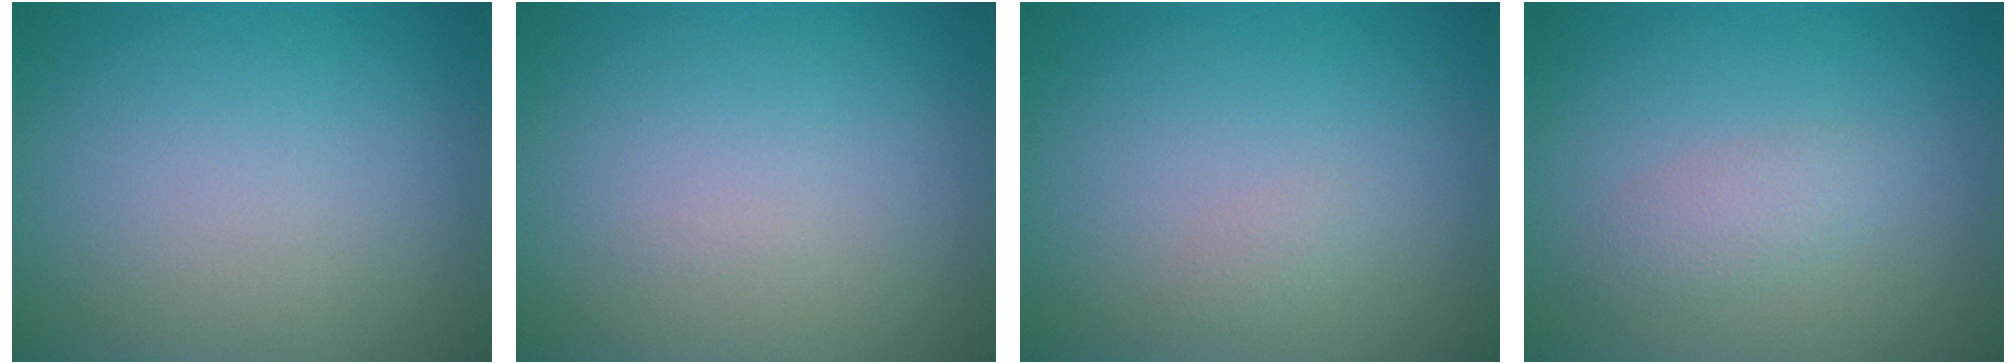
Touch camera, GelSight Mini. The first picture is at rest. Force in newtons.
{"total": 0.0}
{"total": 0.6, "press": 0.6, "slide": 0.0}
{"total": 1.8, "press": 1.8, "slide": 0.1}